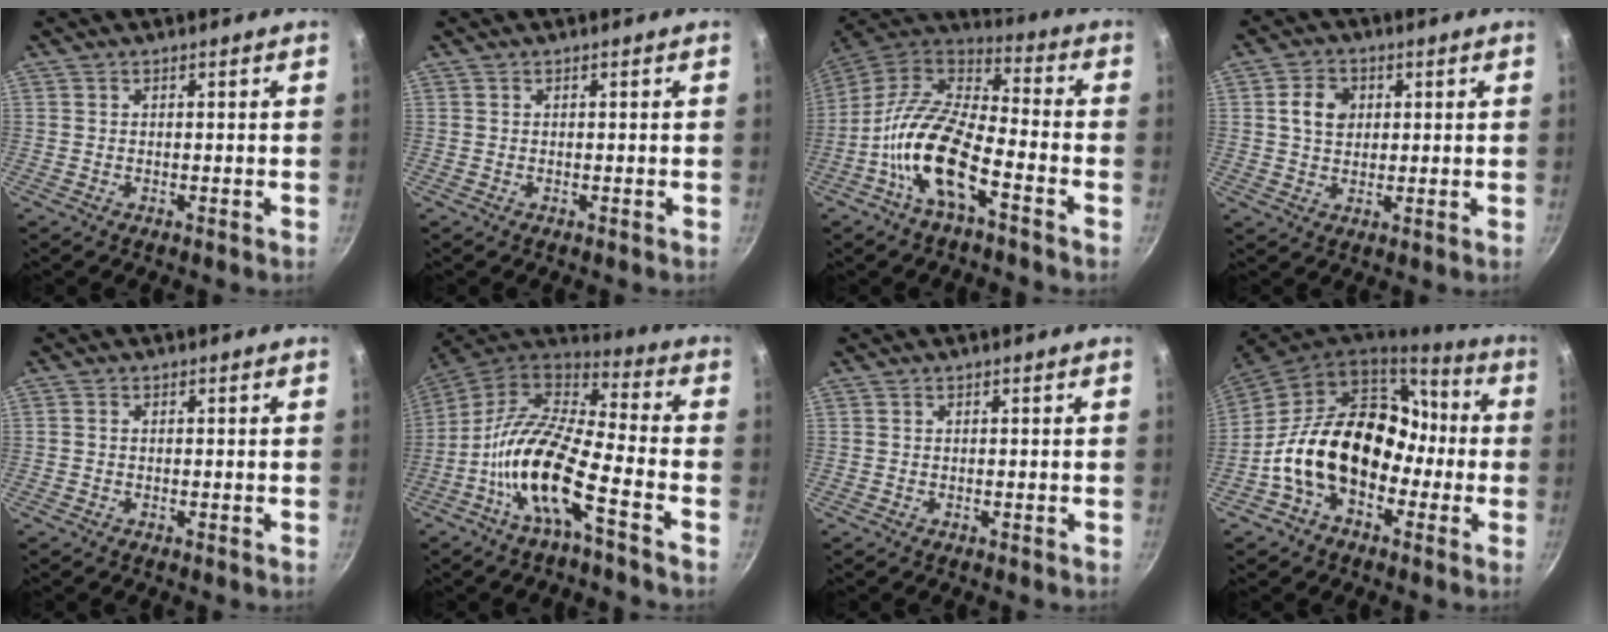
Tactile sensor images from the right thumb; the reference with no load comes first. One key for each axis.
{"total": 0.0}
{"total": 17.0, "fx": -6.8, "fy": 7.0, "fz": 13.9, "tx": -0.260, "ty": 0.052, "tz": -0.149}
{"total": 5.9, "fx": 1.4, "fy": 4.6, "fz": 3.4, "tx": -0.040, "ty": 0.005, "tz": 0.020}
{"total": 0.6, "fx": -0.1, "fy": 0.5, "fz": 0.3, "tx": -0.005, "ty": 0.004, "tz": -0.003}
{"total": 16.7, "fx": -6.8, "fy": 4.7, "fz": 14.4, "tx": -0.269, "ty": 0.055, "tz": -0.149}
{"total": 0.0}
{"total": 21.2, "fx": -3.2, "fy": 15.0, "fz": 14.6, "tx": -0.206, "ty": 0.066, "tz": -0.059}